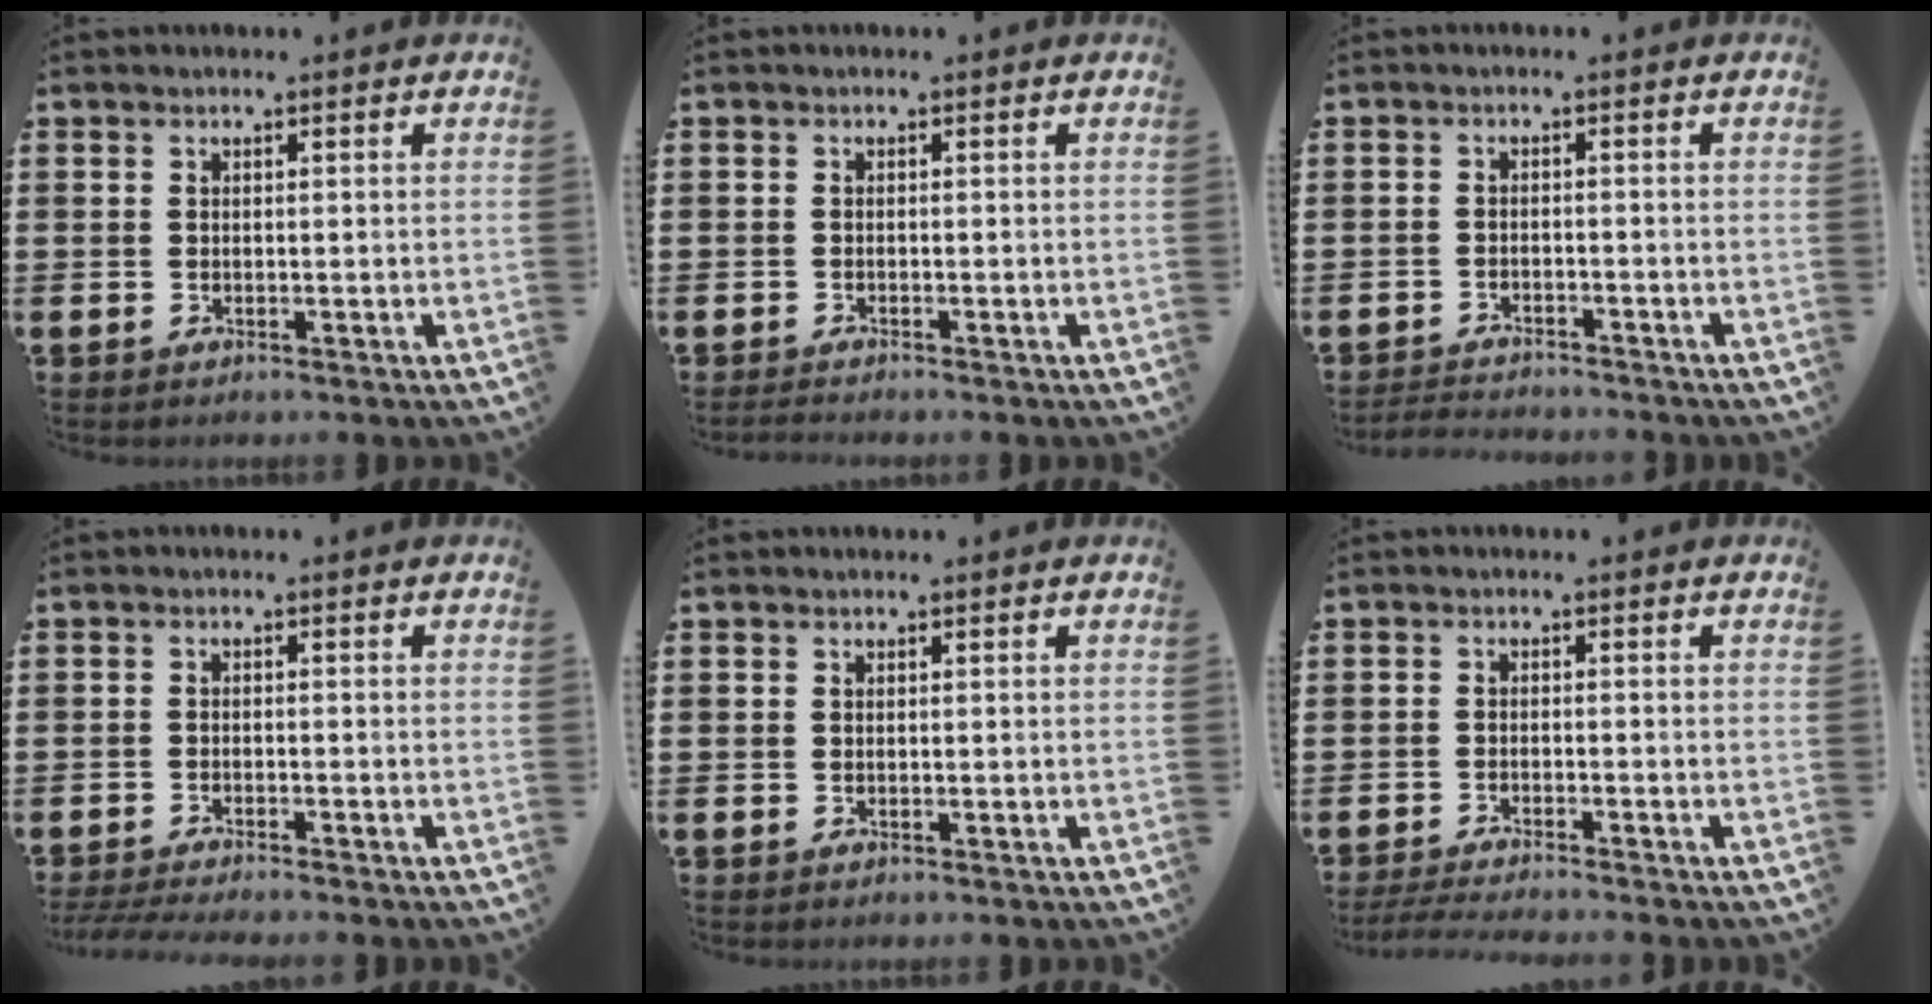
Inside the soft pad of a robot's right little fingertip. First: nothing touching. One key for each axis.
{"total": 0.7, "fx": -0.6, "fy": 0.0, "fz": 0.3, "tx": -0.005, "ty": -0.003, "tz": -0.012}
{"total": 2.0, "fx": -2.0, "fy": 0.0, "fz": -0.1, "tx": -0.003, "ty": 0.002, "tz": -0.044}
{"total": 1.3, "fx": -1.2, "fy": -0.1, "fz": 0.5, "tx": -0.007, "ty": 0.004, "tz": -0.024}
{"total": 0.0}
{"total": 2.1, "fx": -1.9, "fy": -0.1, "fz": 0.8, "tx": -0.010, "ty": 0.002, "tz": -0.037}